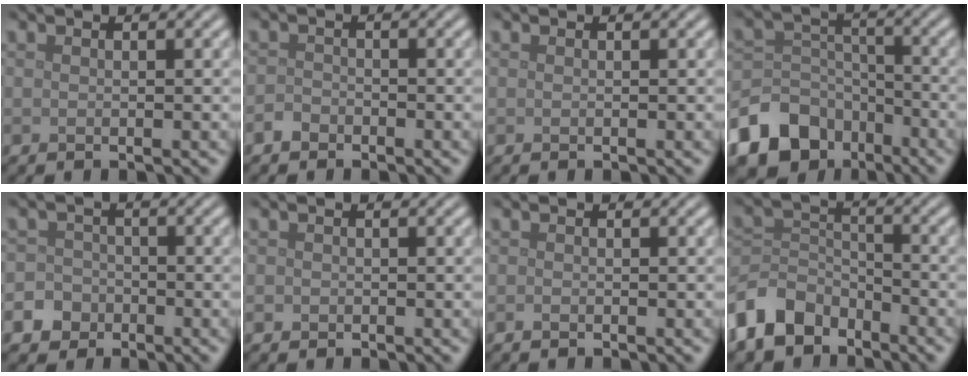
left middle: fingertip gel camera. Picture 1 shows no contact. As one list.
[{"total": 1.2, "force": [-0.9, 0.7, 0.2], "torque": [-0.002, 0.002, -0.022]}, {"total": 0.0}, {"total": 10.1, "force": [-6.3, 7.3, 3.1], "torque": [-0.069, -0.006, -0.122]}, {"total": 3.9, "force": [-2.1, 3.2, 0.6], "torque": [0.012, -0.006, -0.046]}, {"total": 0.5, "force": [-0.2, 0.5, 0.0], "torque": [0.002, -0.005, -0.005]}, {"total": 0.0}, {"total": 6.3, "force": [-4.6, 3.7, 2.1], "torque": [-0.039, -0.002, -0.107]}]